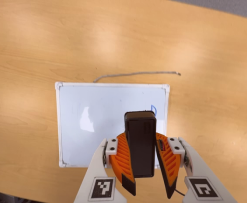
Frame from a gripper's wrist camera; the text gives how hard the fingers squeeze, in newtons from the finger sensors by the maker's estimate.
{"total": 12.7, "left": 11.3, "right": 14.0}